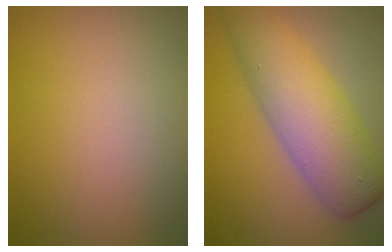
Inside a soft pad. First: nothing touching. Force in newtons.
{"total": 7.5, "press": 7.5, "slide": 0.4}